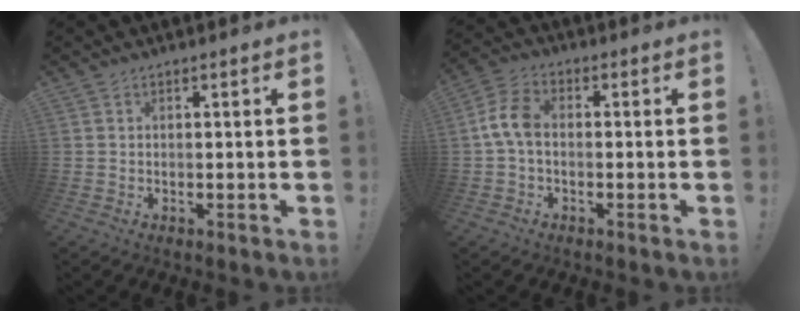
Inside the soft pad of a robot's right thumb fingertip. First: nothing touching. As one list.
[{"total": 7.4, "force": [-0.3, 4.4, 6.0], "torque": [-0.124, 0.011, -0.001]}]